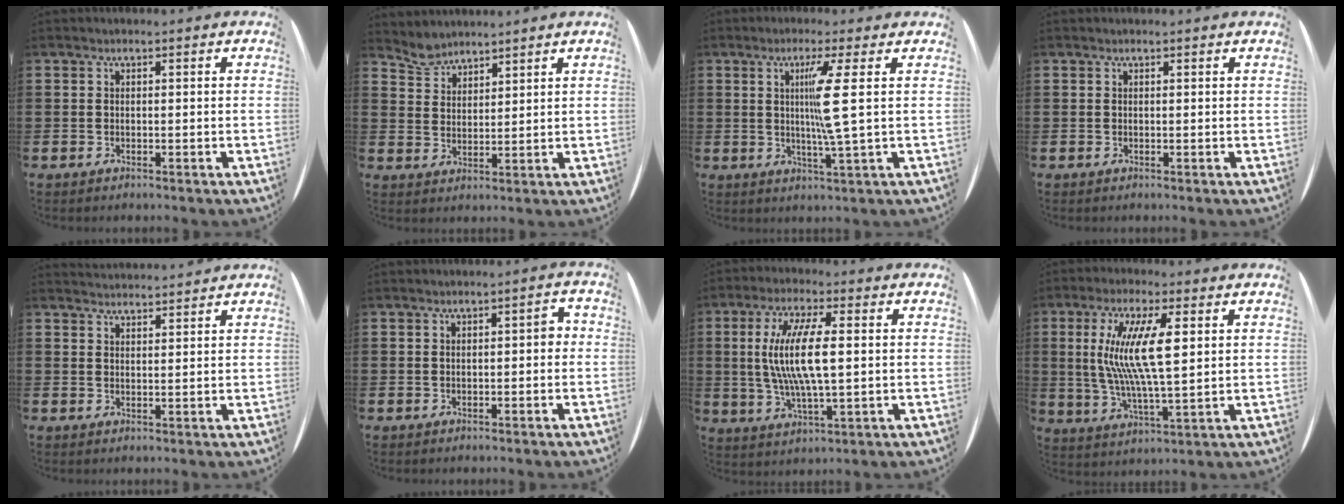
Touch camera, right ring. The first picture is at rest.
{"total": 3.3, "force": [3.3, 0.4, -0.4], "torque": [-0.005, -0.012, 0.064]}
{"total": 5.9, "force": [1.5, -0.8, 5.7], "torque": [-0.105, -0.013, 0.016]}
{"total": 0.0}
{"total": 2.2, "force": [2.1, -0.2, -0.5], "torque": [0.006, -0.010, 0.041]}
{"total": 1.7, "force": [-0.2, 0.7, 1.5], "torque": [-0.027, 0.006, -0.006]}
{"total": 9.1, "force": [1.0, 2.3, 8.7], "torque": [-0.184, 0.001, 0.009]}
{"total": 9.9, "force": [2.7, 2.1, 9.3], "torque": [-0.199, 0.000, 0.040]}